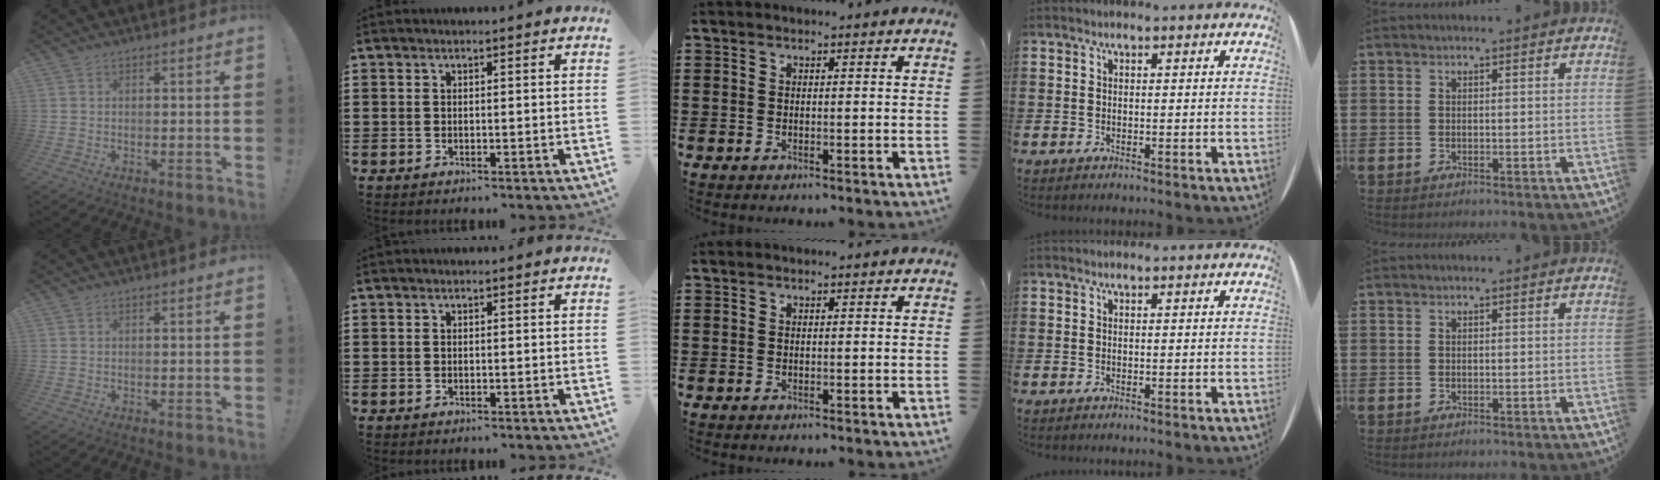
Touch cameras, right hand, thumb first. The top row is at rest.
{}